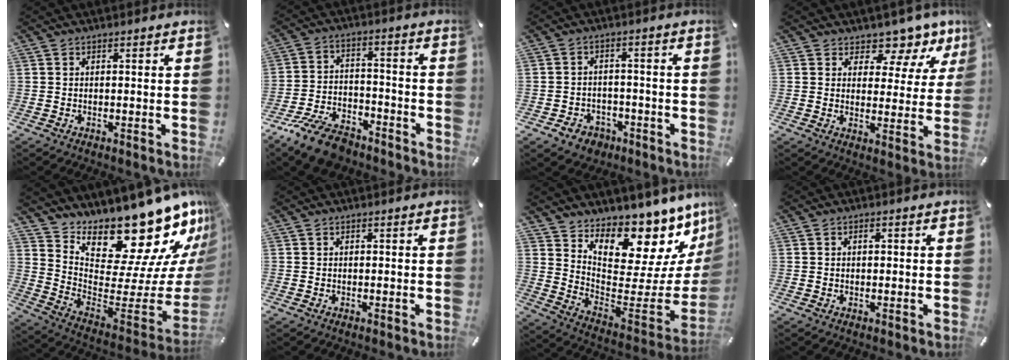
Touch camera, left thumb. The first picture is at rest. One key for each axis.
{"total": 11.5, "fx": -8.7, "fy": 5.2, "fz": 5.5, "tx": -0.100, "ty": 0.053, "tz": -0.162}
{"total": 5.3, "fx": -2.8, "fy": 4.2, "fz": 1.6, "tx": -0.021, "ty": 0.015, "tz": -0.050}
{"total": 8.1, "fx": 6.5, "fy": 4.2, "fz": 2.4, "tx": -0.034, "ty": -0.059, "tz": 0.113}
{"total": 20.8, "fx": 17.1, "fy": 7.0, "fz": 9.5, "tx": -0.114, "ty": -0.162, "tz": 0.285}
{"total": 0.0}
{"total": 14.2, "fx": 11.9, "fy": 6.3, "fz": 4.4, "tx": -0.035, "ty": -0.124, "tz": 0.192}
{"total": 0.9, "fx": 0.2, "fy": 0.6, "fz": 0.7, "tx": -0.006, "ty": 0.000, "tz": 0.000}